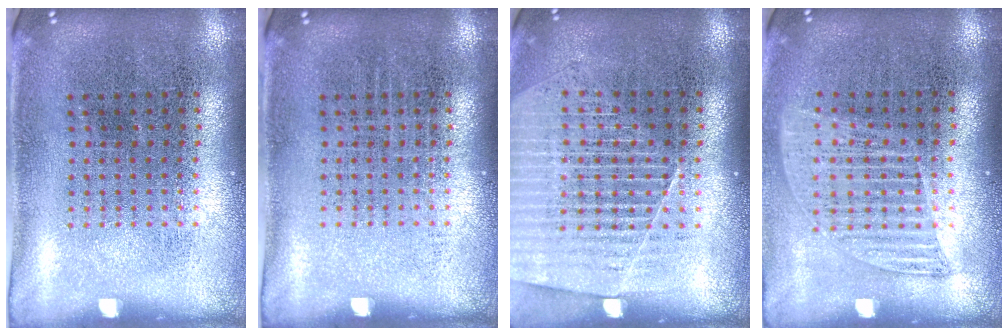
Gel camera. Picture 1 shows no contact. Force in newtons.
{"total": 0.0}
{"total": 1.3, "press": 1.3, "slide": 0.3}
{"total": 1.2, "press": 1.1, "slide": 0.5}